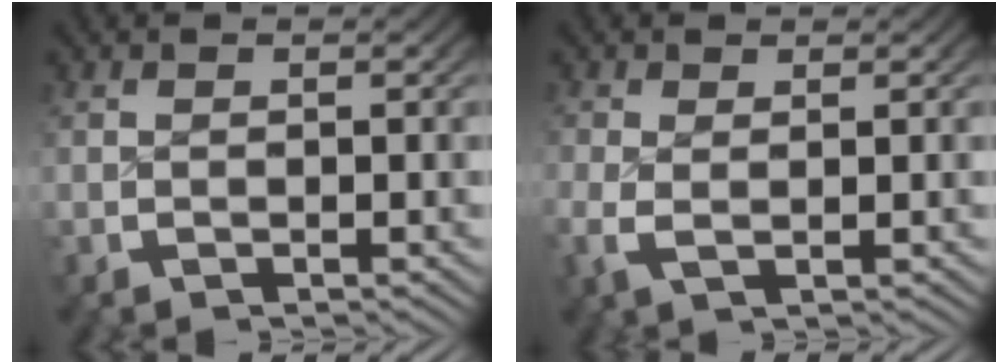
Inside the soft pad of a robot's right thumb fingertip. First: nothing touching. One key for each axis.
{"total": 1.7, "fx": 0.0, "fy": 0.9, "fz": 1.4, "tx": -0.040, "ty": -0.012, "tz": 0.006}